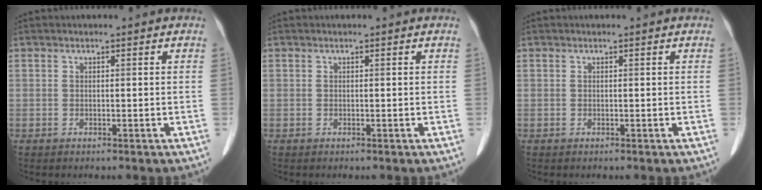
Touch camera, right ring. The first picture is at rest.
{"total": 0.0}
{"total": 0.0}